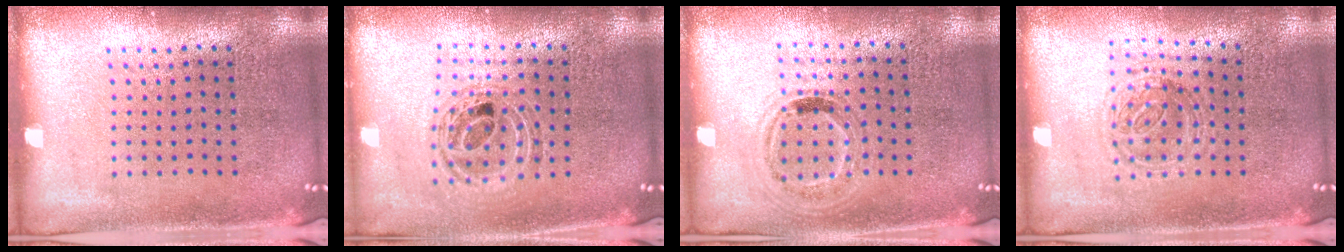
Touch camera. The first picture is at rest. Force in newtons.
{"total": 0.8, "press": 0.8, "slide": 0.2}
{"total": 1.0, "press": 0.8, "slide": 0.6}
{"total": 1.2, "press": 1.1, "slide": 0.5}